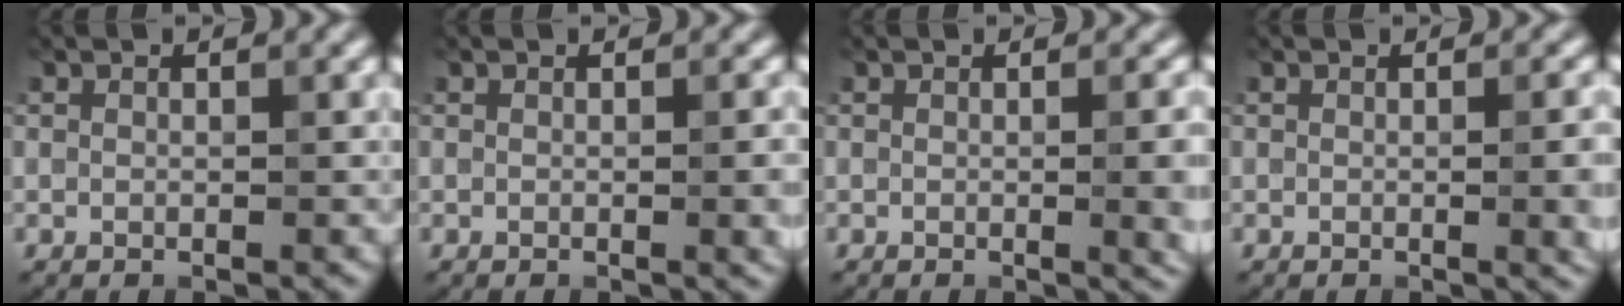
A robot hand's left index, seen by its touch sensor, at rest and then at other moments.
{"total": 2.4, "force": [-0.2, 0.7, 2.2], "torque": [-0.022, -0.002, -0.004]}
{"total": 4.7, "force": [-0.3, 1.9, 4.3], "torque": [-0.032, -0.003, 0.002]}
{"total": 3.7, "force": [-0.3, 1.3, 3.5], "torque": [-0.032, -0.001, -0.002]}